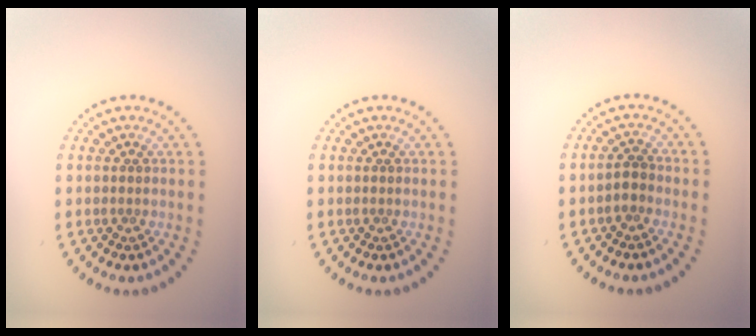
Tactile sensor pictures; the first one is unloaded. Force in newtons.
{"total": 0.0}
{"total": 1.3, "press": 1.1, "slide": 0.6}